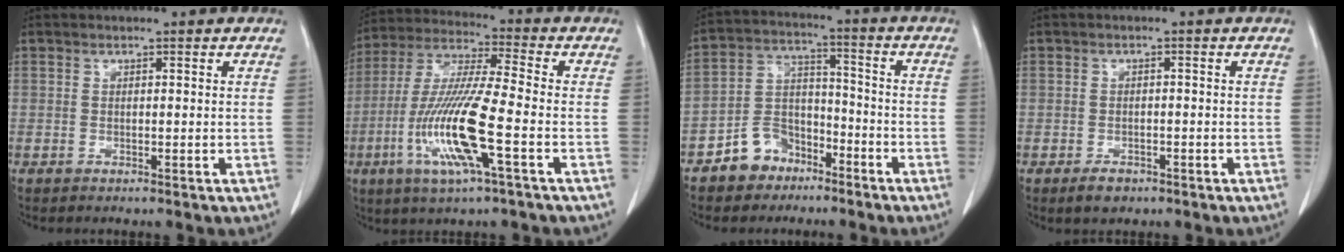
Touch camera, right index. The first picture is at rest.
{"total": 14.2, "force": [-4.5, 0.4, 13.5], "torque": [-0.280, -0.012, -0.089]}
{"total": 8.1, "force": [-5.4, 5.6, 2.1], "torque": [-0.044, 0.021, -0.096]}
{"total": 2.7, "force": [-1.8, 1.7, 1.1], "torque": [-0.016, 0.003, -0.020]}